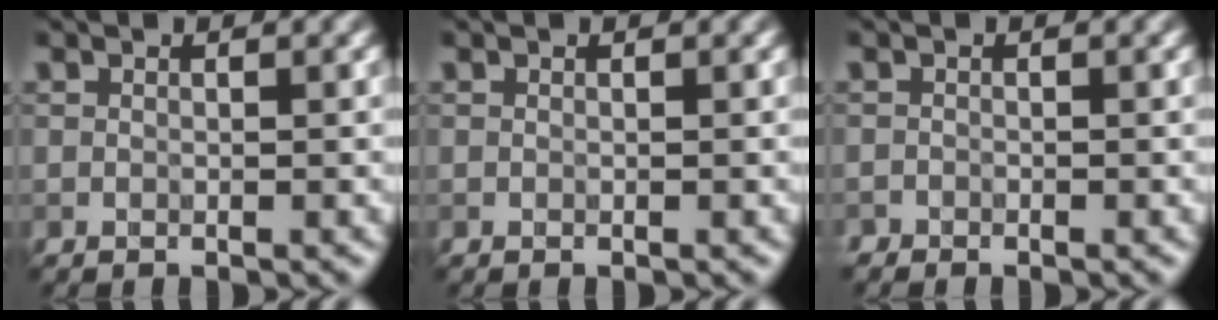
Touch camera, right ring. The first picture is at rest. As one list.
[{"total": 0.0}, {"total": 0.7, "force": [-0.7, 0.2, -0.1], "torque": [0.006, -0.002, -0.015]}]